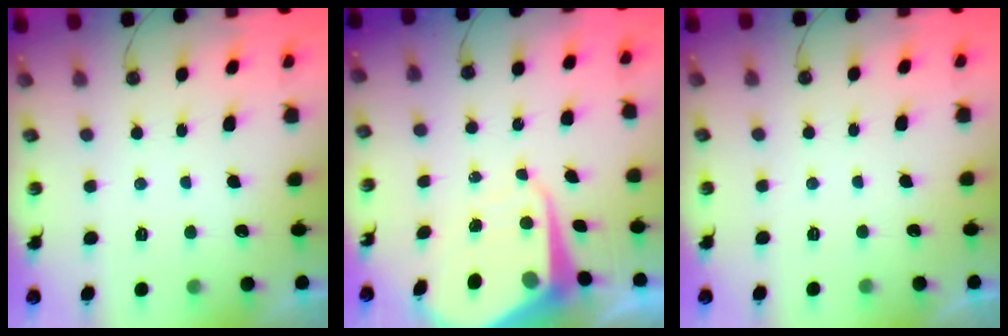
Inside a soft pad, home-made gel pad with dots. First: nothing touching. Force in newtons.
{"total": 10.8, "press": 10.7, "slide": 0.8}
{"total": 0.0}